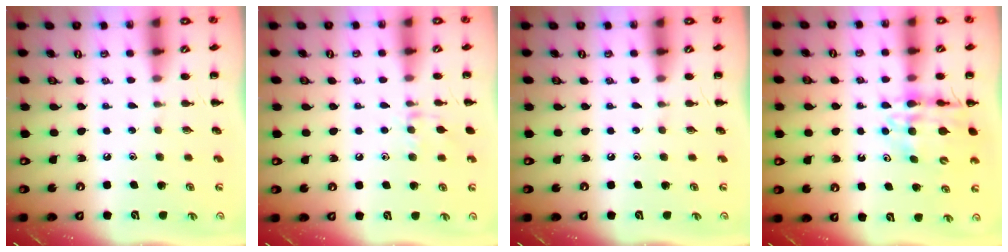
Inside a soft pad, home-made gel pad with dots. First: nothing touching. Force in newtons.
{"total": 7.1, "press": 7.0, "slide": 1.1}
{"total": 0.0}
{"total": 12.1, "press": 11.6, "slide": 3.5}